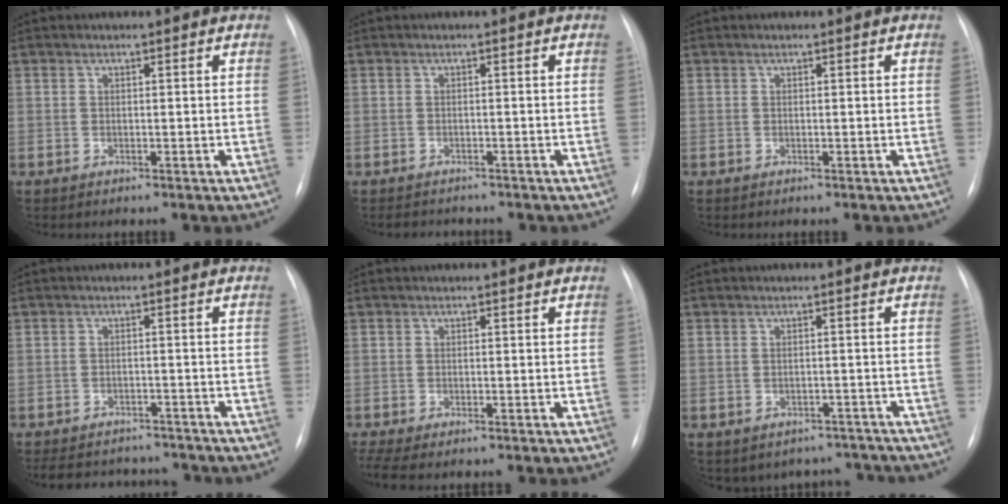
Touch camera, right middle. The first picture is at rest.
{"total": 2.9, "force": [-2.6, 1.2, 0.6], "torque": [-0.009, -0.004, -0.033]}
{"total": 0.0}
{"total": 11.7, "force": [-10.5, 4.2, 3.0], "torque": [-0.055, 0.013, -0.129]}
{"total": 3.4, "force": [-2.6, 0.9, 2.1], "torque": [-0.046, -0.003, -0.044]}
{"total": 7.4, "force": [-6.2, 4.0, 0.2], "torque": [0.015, 0.031, -0.066]}